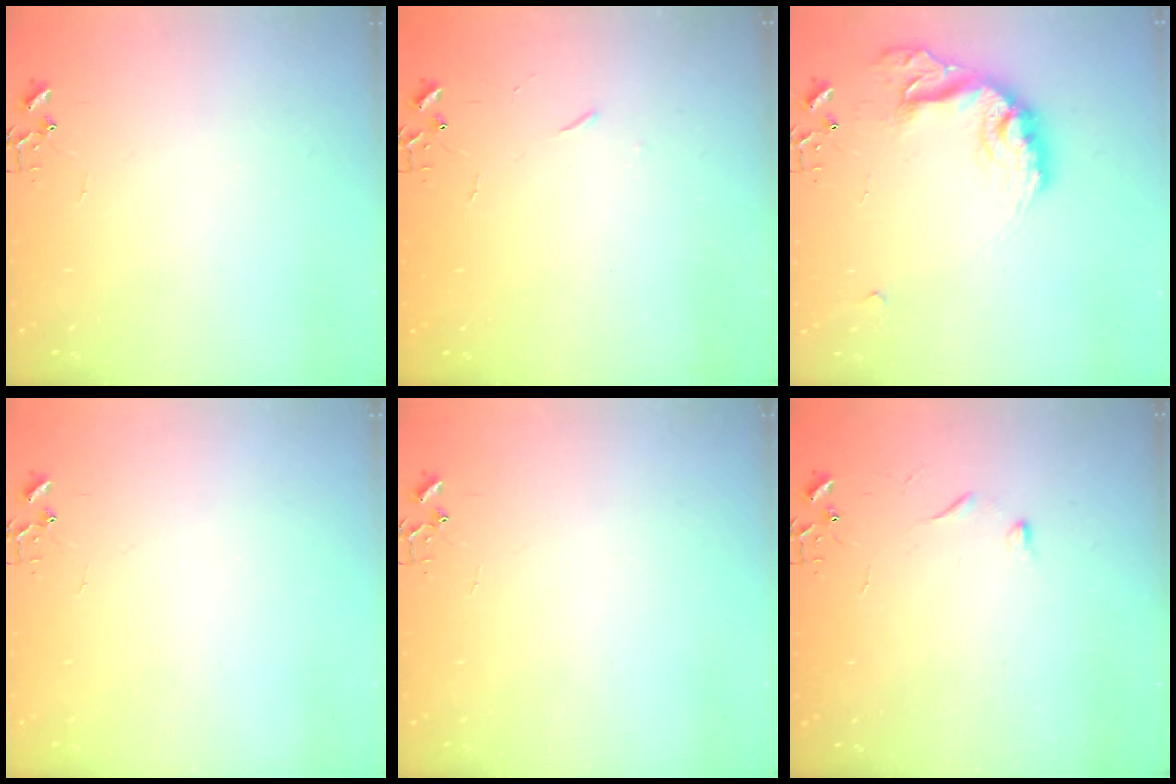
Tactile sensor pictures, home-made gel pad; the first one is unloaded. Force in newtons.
{"total": 2.6, "press": 2.5, "slide": 0.4}
{"total": 19.3, "press": 19.2, "slide": 1.2}
{"total": 0.0}
{"total": 0.0}
{"total": 4.7, "press": 4.6, "slide": 0.6}